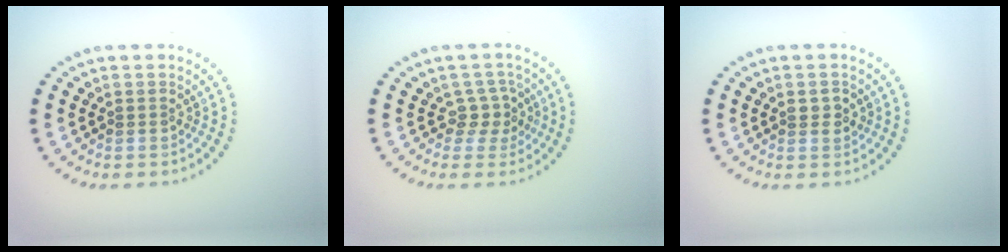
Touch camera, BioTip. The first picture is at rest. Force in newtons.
{"total": 2.1, "press": 1.7, "slide": 1.3}
{"total": 1.3, "press": 1.3, "slide": 0.2}